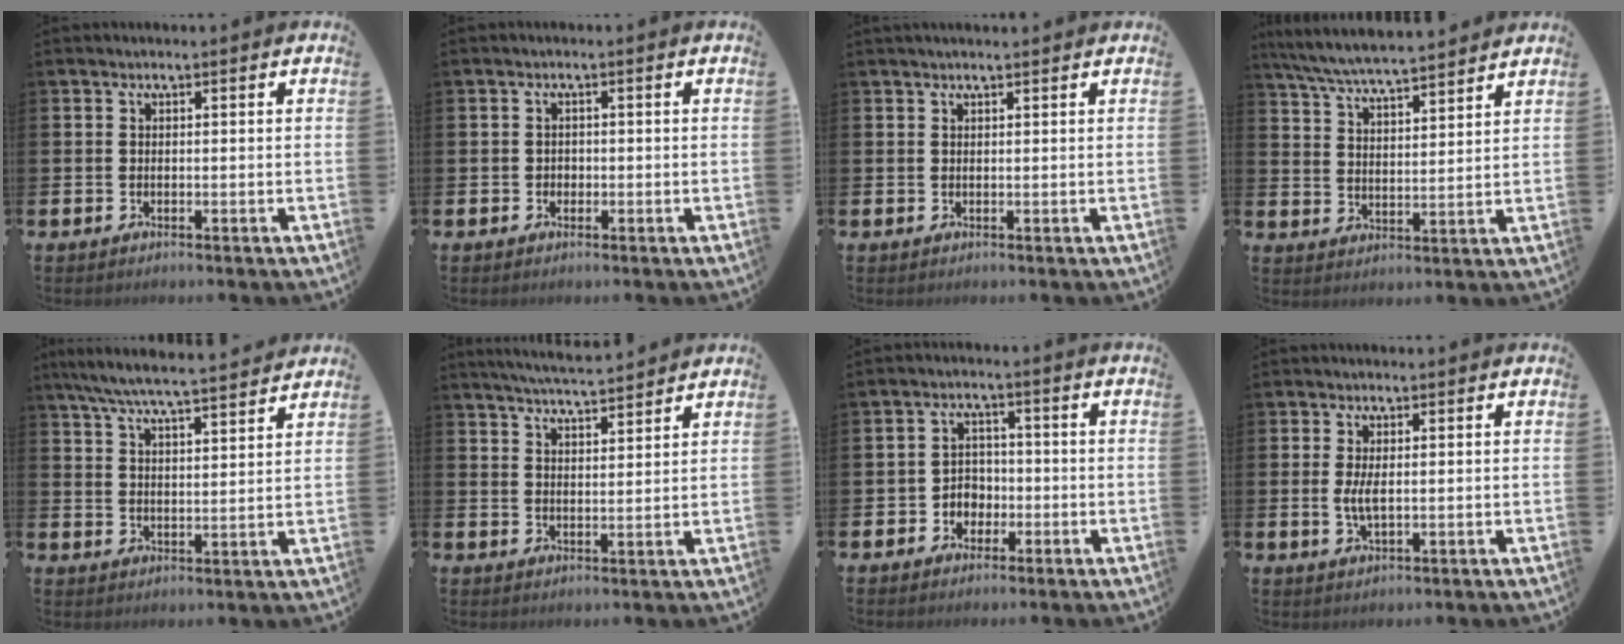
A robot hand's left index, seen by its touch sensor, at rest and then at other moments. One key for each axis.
{"total": 1.1, "fx": -0.2, "fy": 1.0, "fz": 0.2, "tx": 0.009, "ty": 0.000, "tz": -0.010}
{"total": 1.0, "fx": 0.9, "fy": 0.0, "fz": 0.3, "tx": 0.001, "ty": -0.002, "tz": 0.014}
{"total": 6.6, "fx": 6.4, "fy": 0.2, "fz": 1.7, "tx": -0.058, "ty": -0.041, "tz": 0.113}
{"total": 7.0, "fx": 6.6, "fy": 0.2, "fz": 2.3, "tx": -0.067, "ty": -0.040, "tz": 0.116}
{"total": 5.2, "fx": 5.2, "fy": 0.0, "fz": 0.8, "tx": -0.021, "ty": -0.030, "tz": 0.091}
{"total": 3.1, "fx": -1.4, "fy": 2.7, "fz": 0.8, "tx": -0.016, "ty": 0.001, "tz": -0.036}
{"total": 2.6, "fx": 0.3, "fy": 0.9, "fz": 2.4, "tx": -0.039, "ty": -0.001, "tz": 0.002}